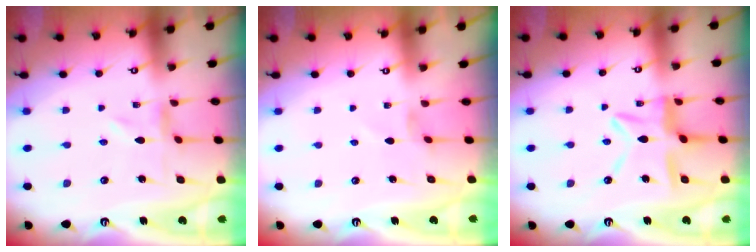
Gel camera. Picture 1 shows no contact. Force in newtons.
{"total": 1.8, "press": 1.7, "slide": 0.3}
{"total": 9.9, "press": 9.9, "slide": 0.9}